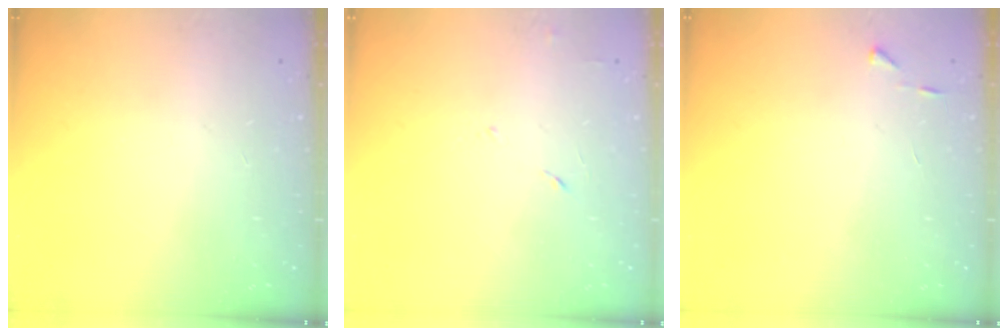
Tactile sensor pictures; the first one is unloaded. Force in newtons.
{"total": 3.9, "press": 3.8, "slide": 0.9}
{"total": 2.7, "press": 2.7, "slide": 0.3}